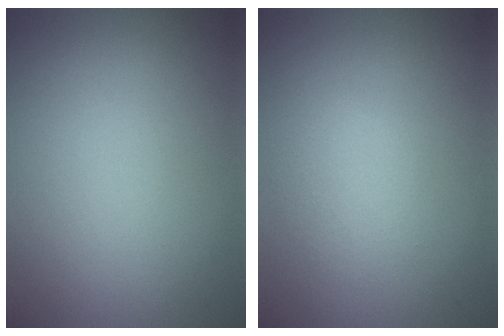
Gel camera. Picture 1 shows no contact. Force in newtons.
{"total": 1.7, "press": 1.7, "slide": 0.0}